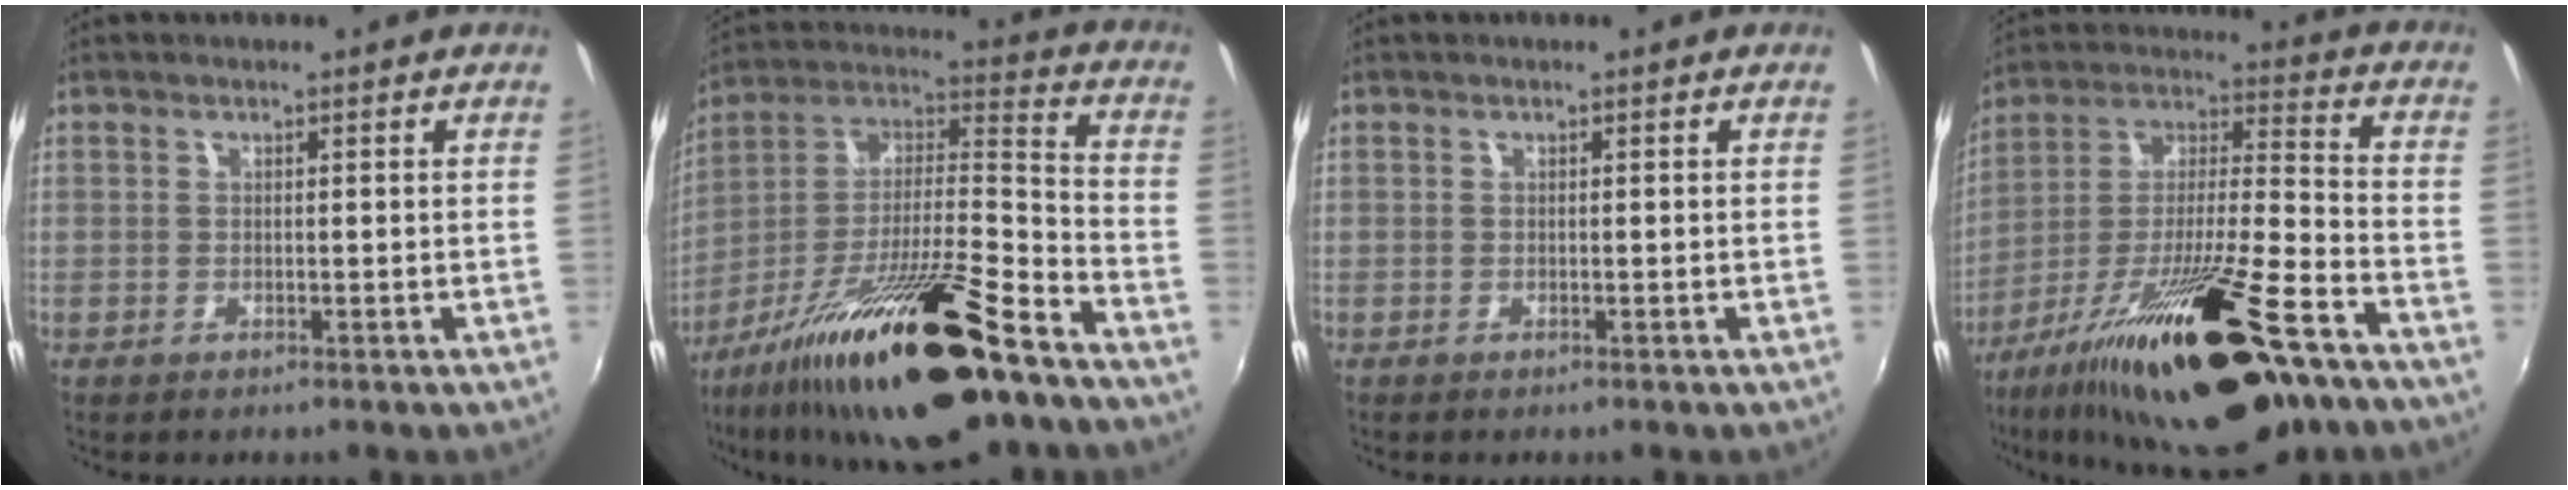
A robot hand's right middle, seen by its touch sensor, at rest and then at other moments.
{"total": 25.6, "force": [-16.4, 4.8, 19.1], "torque": [-0.320, -0.021, -0.277]}
{"total": 0.0}
{"total": 28.3, "force": [-17.4, 6.4, 21.3], "torque": [-0.370, -0.038, -0.285]}